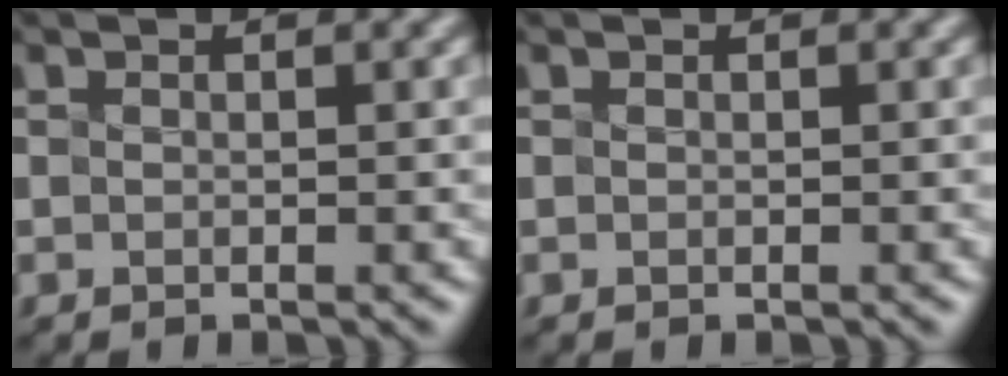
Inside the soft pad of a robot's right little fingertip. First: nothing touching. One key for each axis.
{"total": 0.0}